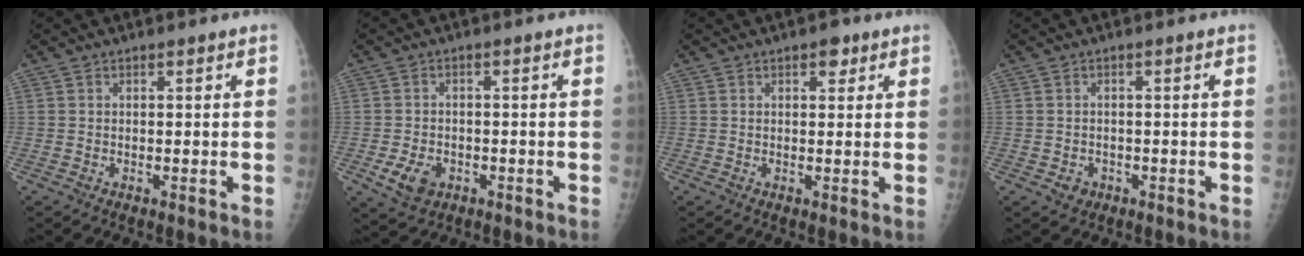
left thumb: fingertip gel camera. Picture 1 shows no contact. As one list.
[{"total": 5.1, "force": [-2.1, 3.7, 2.8], "torque": [-0.045, 0.003, -0.029]}, {"total": 2.2, "force": [1.2, 1.3, 1.4], "torque": [-0.002, -0.003, 0.014]}, {"total": 2.0, "force": [-1.0, 1.7, 0.5], "torque": [0.003, 0.005, -0.009]}]